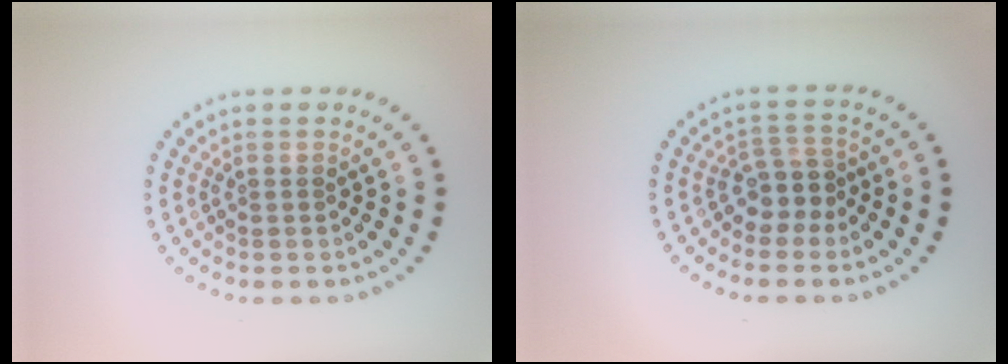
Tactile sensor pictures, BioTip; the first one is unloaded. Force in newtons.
{"total": 2.6, "press": 2.0, "slide": 1.7}